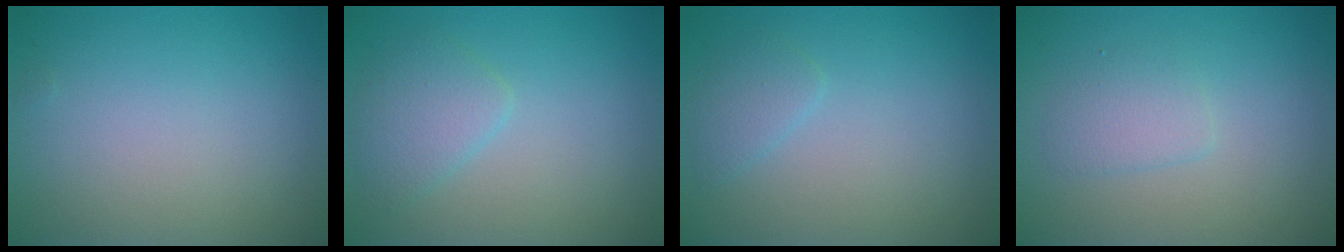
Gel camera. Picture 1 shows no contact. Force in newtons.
{"total": 2.5, "press": 2.5, "slide": 0.1}
{"total": 1.4, "press": 1.4, "slide": 0.1}
{"total": 1.7, "press": 1.7, "slide": 0.1}